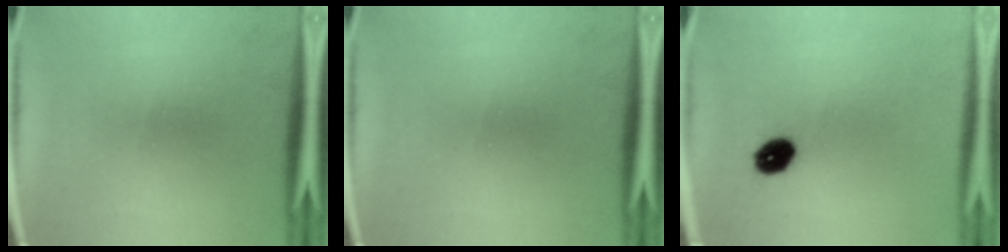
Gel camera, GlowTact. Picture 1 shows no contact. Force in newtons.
{"total": 0.0}
{"total": 5.3}